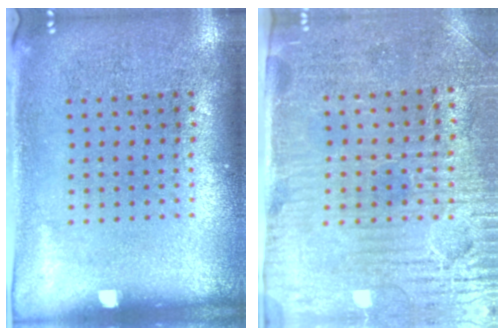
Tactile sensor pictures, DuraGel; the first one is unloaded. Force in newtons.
{"total": 3.6, "press": 3.2, "slide": 1.5}